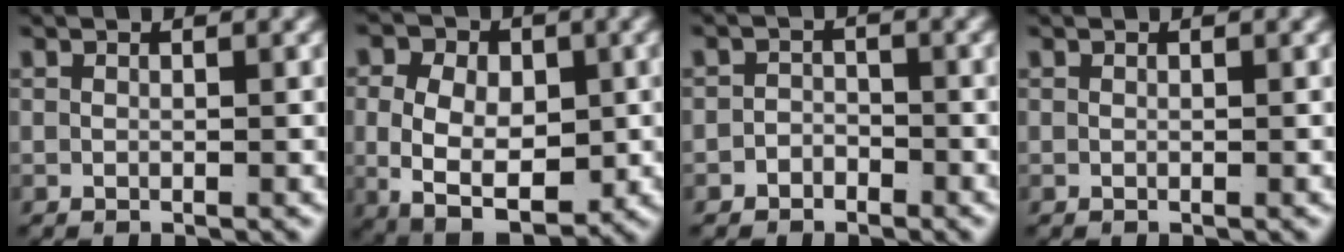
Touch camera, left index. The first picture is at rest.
{"total": 11.1, "force": [-3.4, 8.3, 6.5], "torque": [-0.131, -0.052, -0.040]}
{"total": 2.1, "force": [-1.7, 1.1, -0.2], "torque": [0.013, -0.008, -0.030]}
{"total": 0.0}